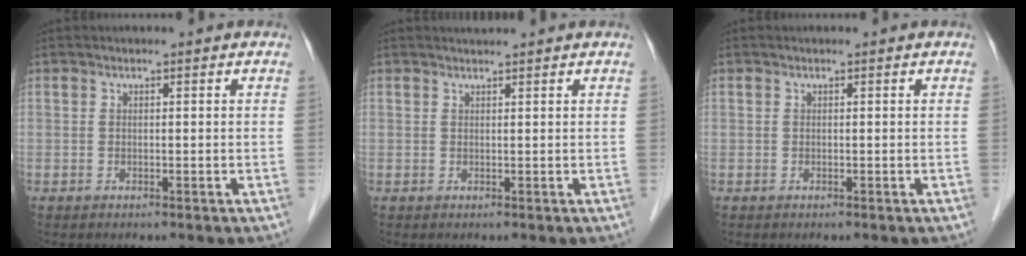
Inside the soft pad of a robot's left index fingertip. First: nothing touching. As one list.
[{"total": 1.7, "force": [1.6, -0.4, 0.4], "torque": [-0.008, 0.012, 0.029]}, {"total": 0.0}]